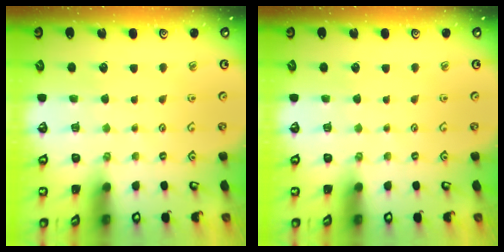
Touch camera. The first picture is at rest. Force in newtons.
{"total": 0.0}